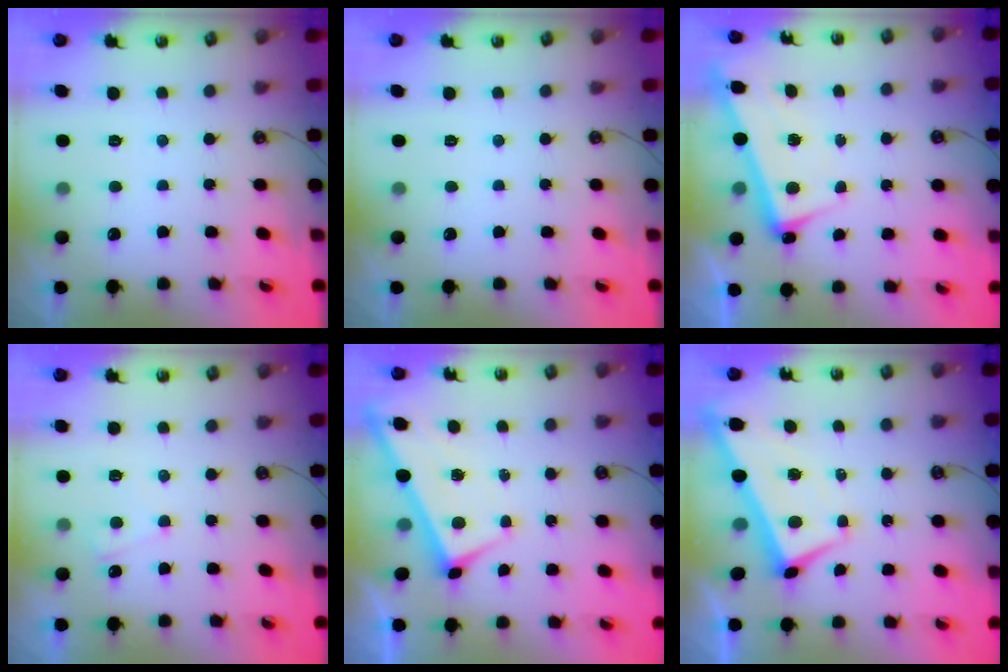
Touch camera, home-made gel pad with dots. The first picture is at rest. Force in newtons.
{"total": 0.0}
{"total": 2.7, "press": 2.7, "slide": 0.6}
{"total": 4.9, "press": 4.8, "slide": 0.3}
{"total": 1.6, "press": 1.6, "slide": 0.1}
{"total": 3.5, "press": 3.5, "slide": 0.7}